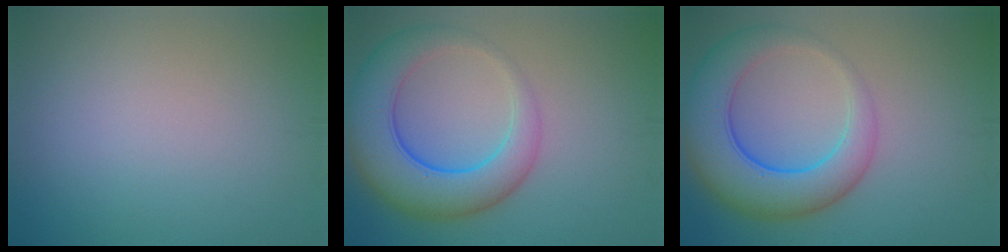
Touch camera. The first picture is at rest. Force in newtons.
{"total": 8.2, "press": 8.2, "slide": 0.3}
{"total": 8.2, "press": 8.2, "slide": 0.3}